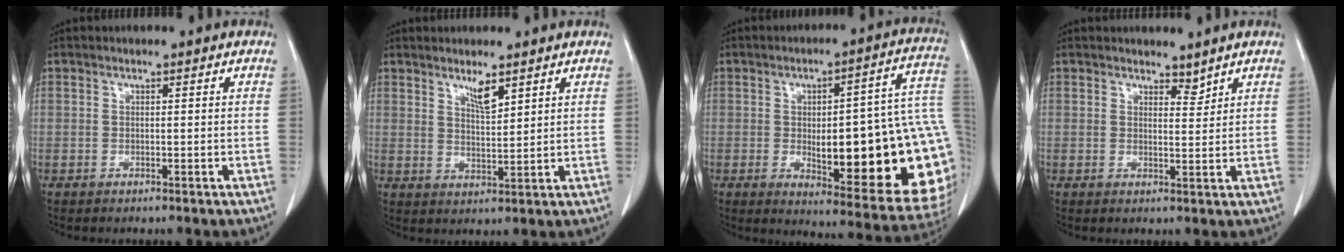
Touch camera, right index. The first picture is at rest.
{"total": 3.7, "force": [2.6, 0.6, 2.5], "torque": [-0.049, -0.007, 0.050]}
{"total": 25.8, "force": [-2.2, 5.5, 25.1], "torque": [-0.232, 0.018, -0.014]}
{"total": 1.9, "force": [1.8, 0.6, 0.4], "torque": [-0.003, -0.006, 0.029]}